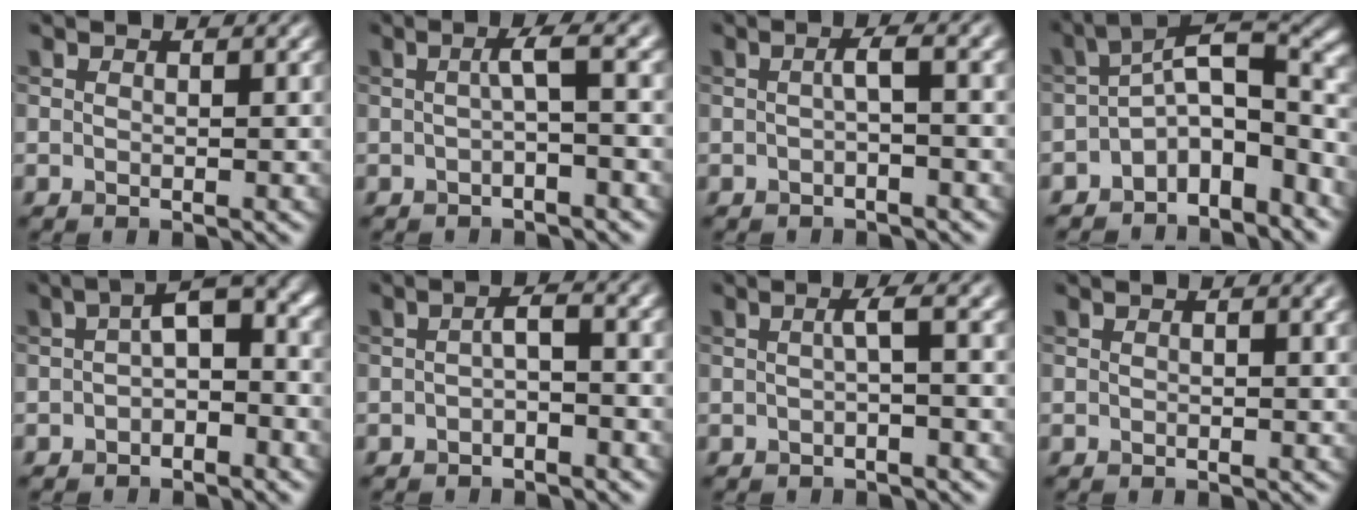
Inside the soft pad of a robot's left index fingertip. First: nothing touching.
{"total": 2.3, "force": [-0.3, 0.4, 2.3], "torque": [-0.040, 0.009, -0.011]}
{"total": 2.1, "force": [-0.3, 0.4, 2.0], "torque": [-0.032, 0.011, -0.011]}
{"total": 7.5, "force": [-3.2, 3.3, 6.0], "torque": [-0.078, 0.014, -0.073]}
{"total": 4.5, "force": [-0.6, 2.1, 3.9], "torque": [-0.054, 0.015, -0.022]}
{"total": 2.1, "force": [-0.9, 0.6, 1.8], "torque": [-0.034, 0.006, -0.021]}
{"total": 1.9, "force": [-0.2, 0.4, 1.9], "torque": [-0.031, 0.011, -0.010]}
{"total": 1.5, "force": [0.5, 0.4, 1.3], "torque": [-0.015, 0.006, 0.004]}